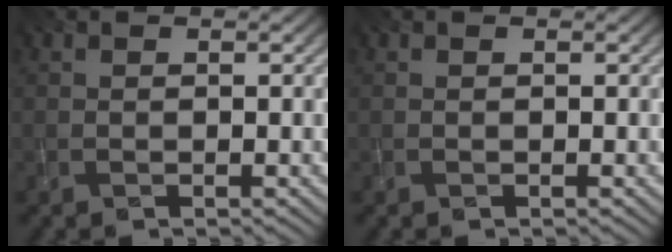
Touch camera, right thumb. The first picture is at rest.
{"total": 0.0}